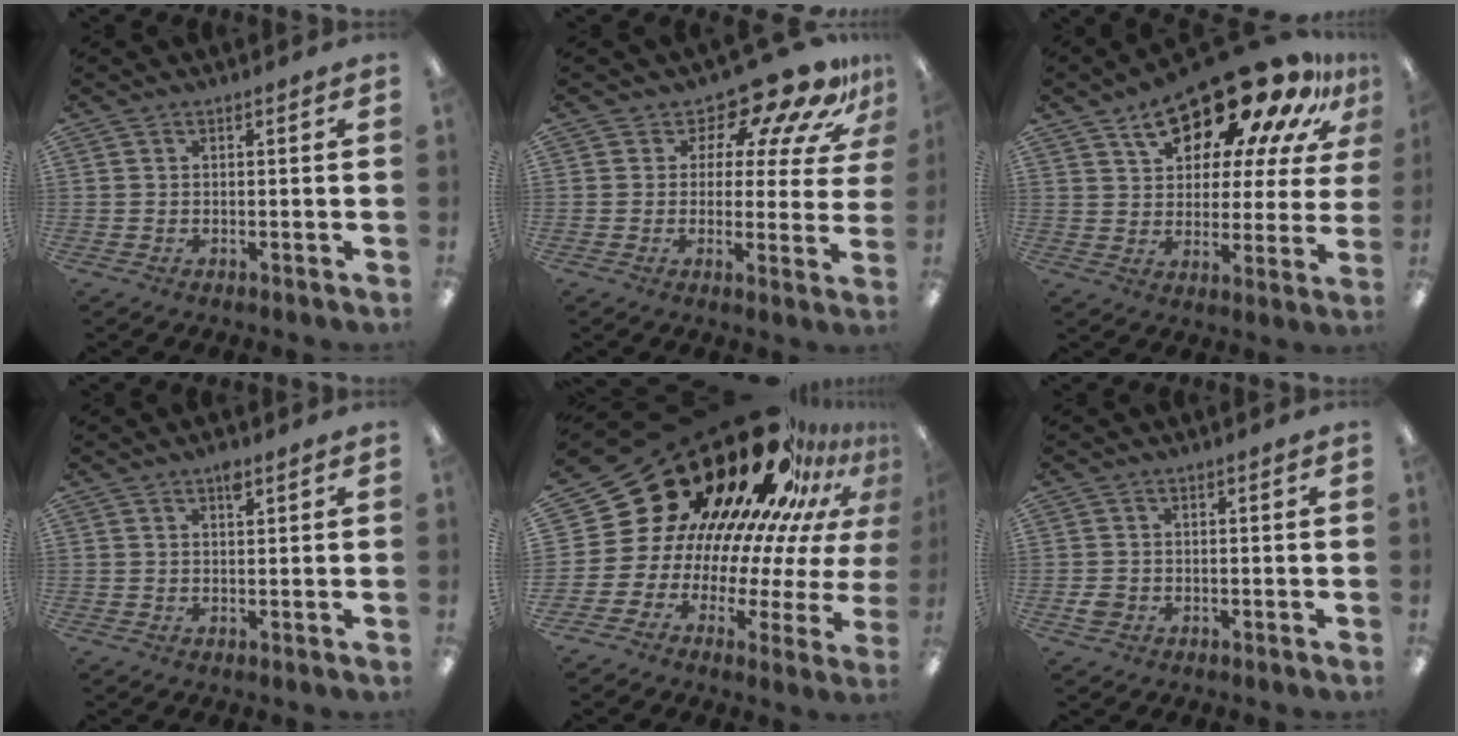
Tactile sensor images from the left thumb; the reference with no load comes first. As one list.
[{"total": 13.7, "force": [10.6, 5.1, 7.0], "torque": [-0.112, -0.085, 0.176]}, {"total": 23.1, "force": [16.1, 8.9, 13.9], "torque": [-0.215, -0.110, 0.265]}, {"total": 2.5, "force": [1.6, 1.1, 1.6], "torque": [-0.019, -0.006, 0.024]}, {"total": 33.1, "force": [21.4, 17.5, 18.2], "torque": [-0.250, -0.202, 0.429]}, {"total": 2.2, "force": [-0.4, 1.9, 0.9], "torque": [-0.016, 0.003, -0.008]}]